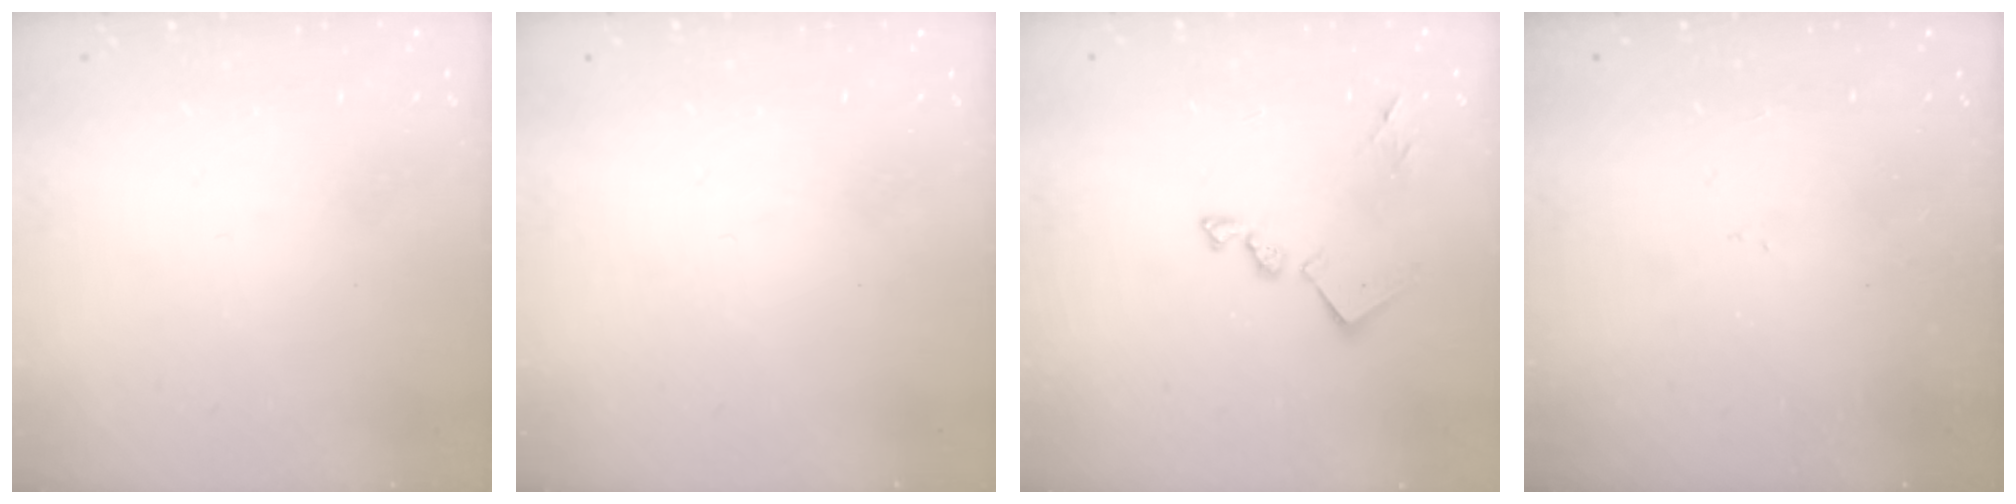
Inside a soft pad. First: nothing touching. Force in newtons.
{"total": 0.0}
{"total": 11.7, "press": 11.6, "slide": 0.3}
{"total": 6.4, "press": 6.3, "slide": 0.8}